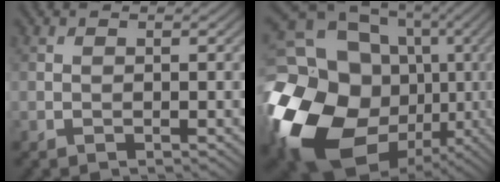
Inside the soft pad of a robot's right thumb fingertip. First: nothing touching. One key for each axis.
{"total": 23.9, "fx": -4.8, "fy": 19.1, "fz": 13.6, "tx": -0.314, "ty": -0.043, "tz": -0.108}